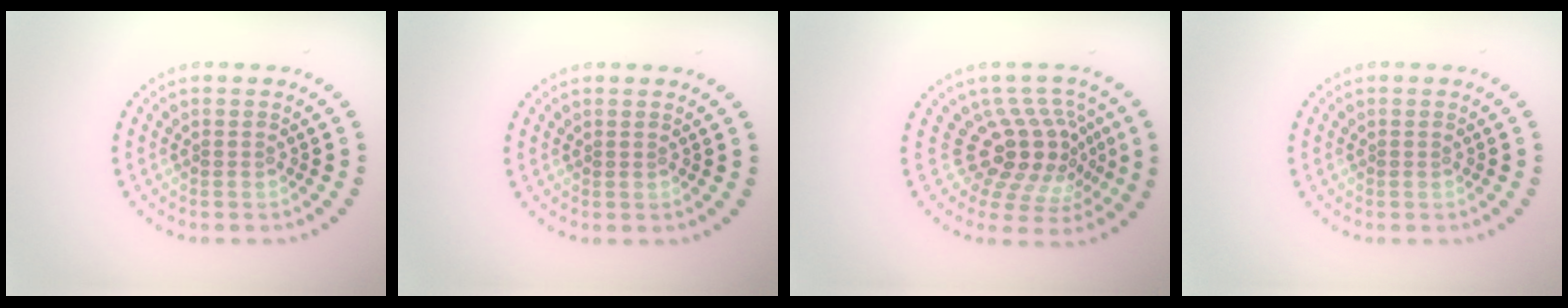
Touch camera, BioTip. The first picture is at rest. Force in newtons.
{"total": 0.0}
{"total": 5.1, "press": 3.7, "slide": 3.6}
{"total": 0.0}